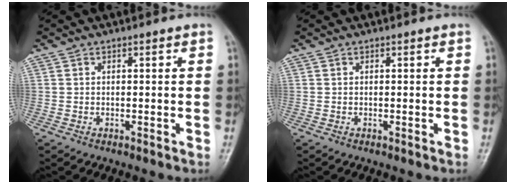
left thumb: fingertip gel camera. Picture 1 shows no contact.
{"total": 0.0}